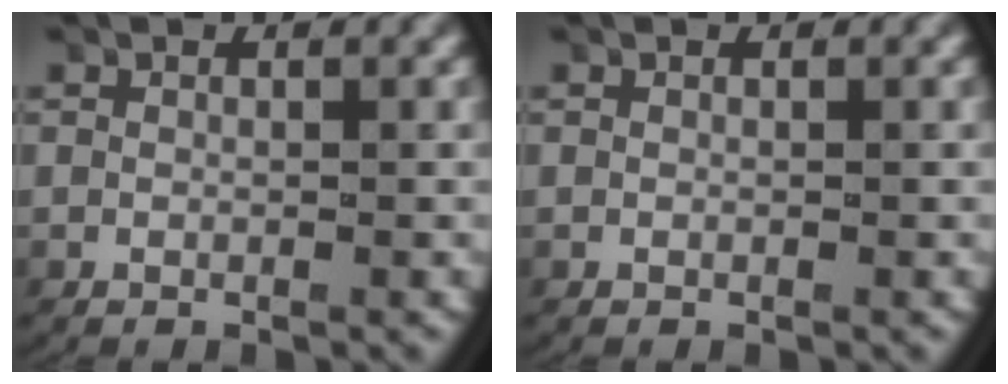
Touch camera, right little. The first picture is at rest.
{"total": 0.0}